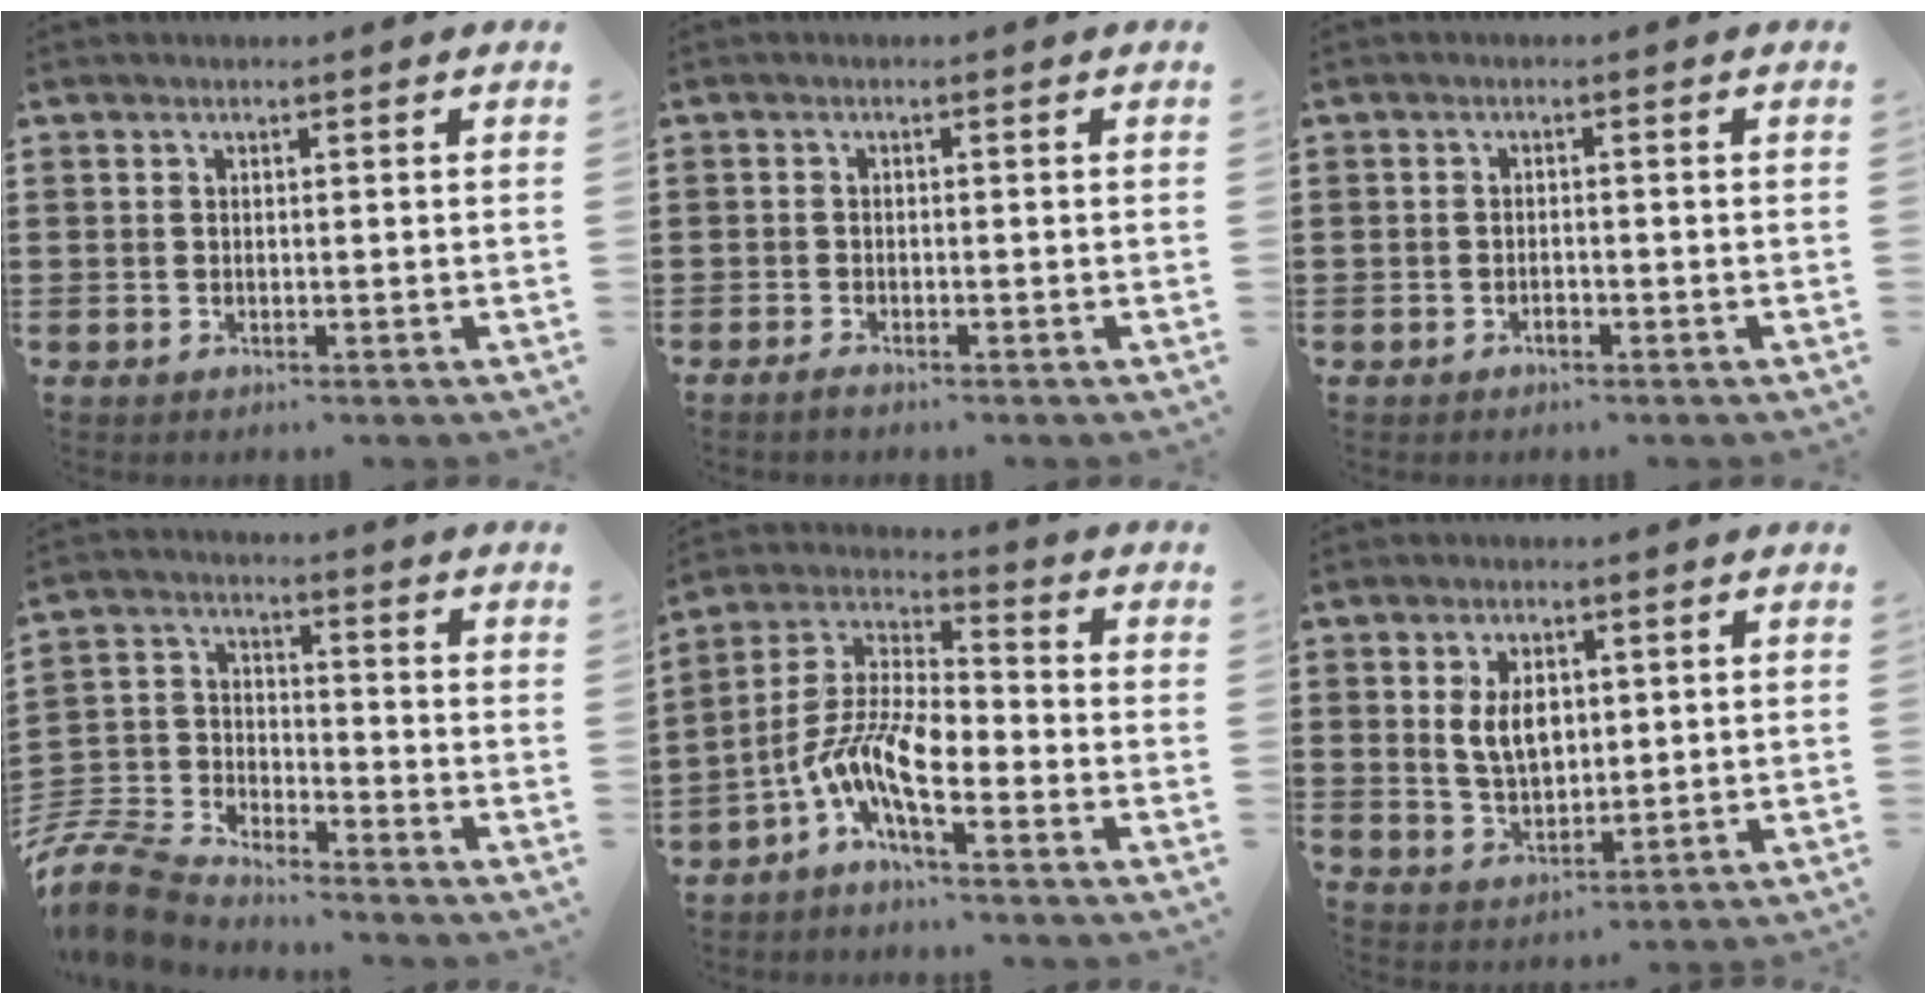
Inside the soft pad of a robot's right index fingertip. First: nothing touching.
{"total": 1.0, "force": [-1.0, 0.0, 0.2], "torque": [-0.009, -0.005, -0.018]}
{"total": 1.1, "force": [-0.9, 0.4, 0.5], "torque": [-0.012, -0.002, -0.017]}
{"total": 8.4, "force": [-8.1, 1.8, 1.6], "torque": [-0.073, -0.001, -0.173]}
{"total": 9.6, "force": [-4.8, 3.3, 7.7], "torque": [-0.186, -0.009, -0.100]}
{"total": 5.7, "force": [1.3, 3.4, 4.4], "torque": [-0.088, 0.008, 0.019]}